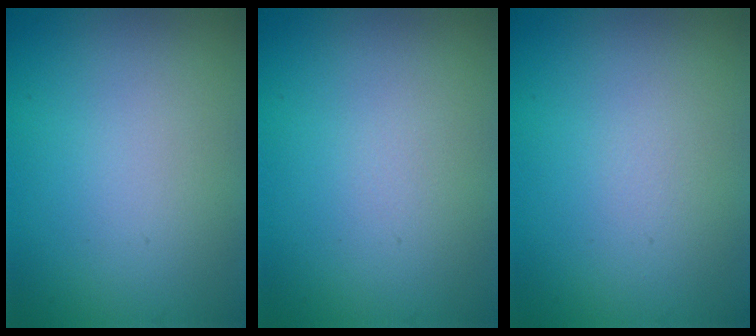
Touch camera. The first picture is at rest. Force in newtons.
{"total": 0.0}
{"total": 0.0}